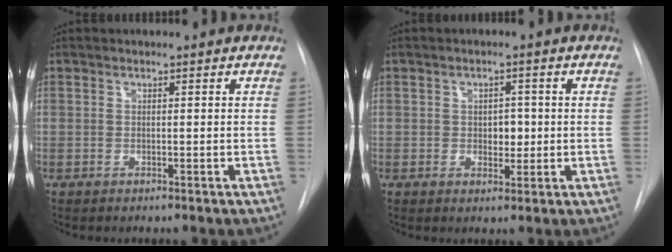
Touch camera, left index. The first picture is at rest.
{"total": 2.6, "force": [-0.3, 1.8, 1.9], "torque": [-0.019, -0.004, -0.002]}